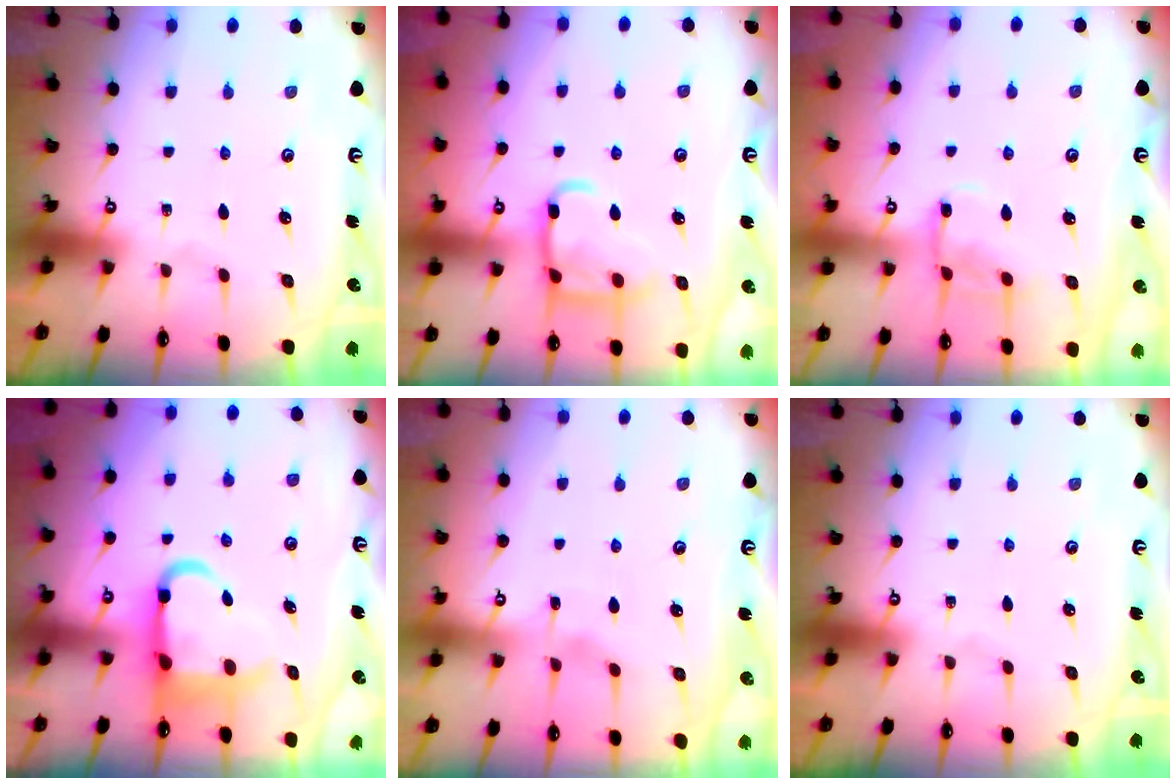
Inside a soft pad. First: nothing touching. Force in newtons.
{"total": 13.8, "press": 13.8, "slide": 1.3}
{"total": 9.1, "press": 9.1, "slide": 0.8}
{"total": 10.7, "press": 10.6, "slide": 1.4}
{"total": 2.7, "press": 2.6, "slide": 0.3}
{"total": 0.0}